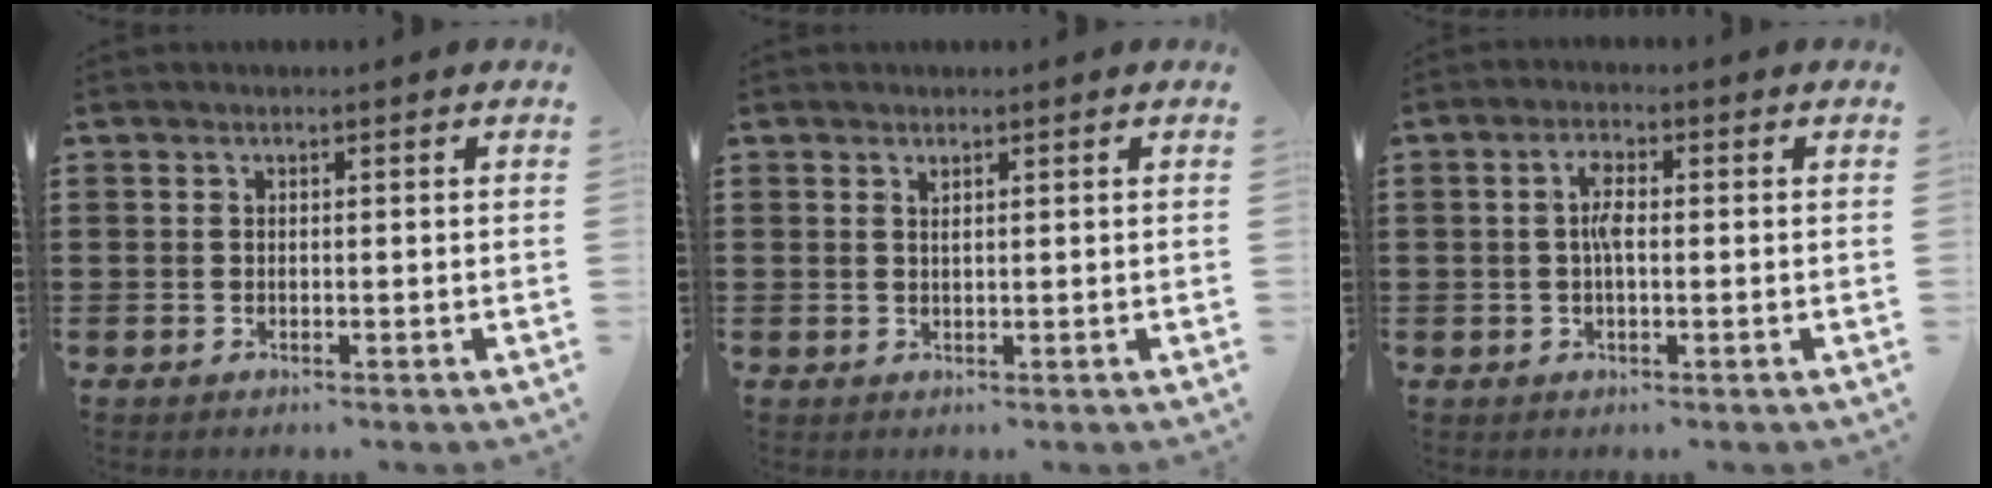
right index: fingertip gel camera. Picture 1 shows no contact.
{"total": 0.8, "force": [0.5, 0.1, 0.7], "torque": [-0.015, -0.001, 0.009]}
{"total": 3.3, "force": [0.0, 1.2, 3.1], "torque": [-0.068, 0.000, -0.004]}